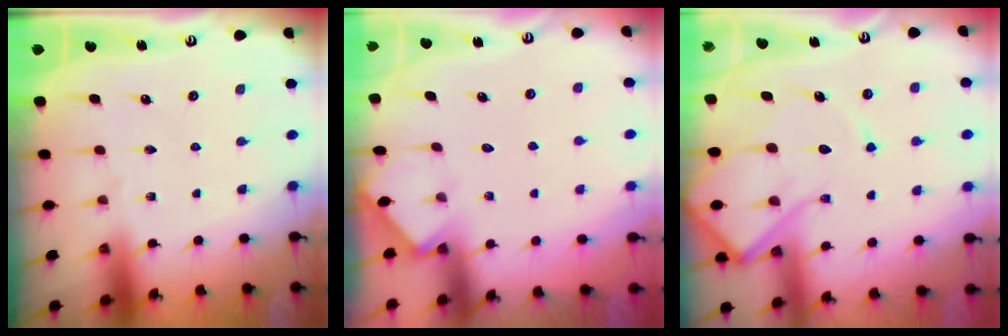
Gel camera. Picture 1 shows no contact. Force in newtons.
{"total": 3.2, "press": 3.2, "slide": 0.4}
{"total": 12.7, "press": 12.6, "slide": 1.1}